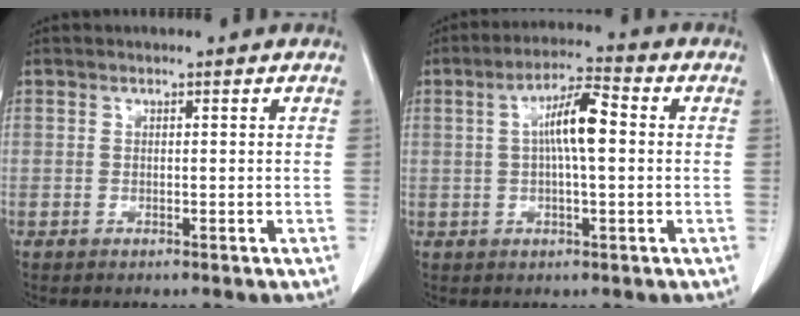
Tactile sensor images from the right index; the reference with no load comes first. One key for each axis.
{"total": 7.2, "fx": 0.8, "fy": 1.2, "fz": 7.1, "tx": -0.133, "ty": 0.016, "tz": 0.008}